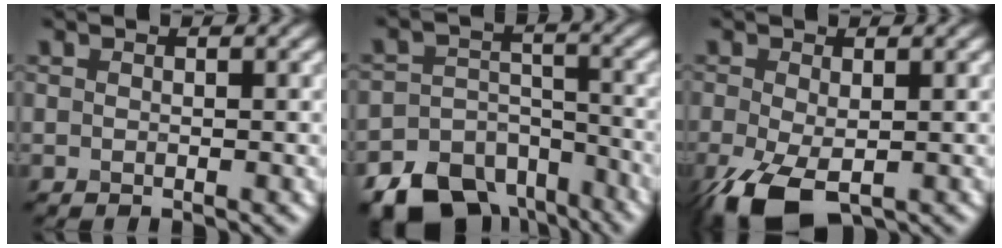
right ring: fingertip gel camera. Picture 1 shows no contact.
{"total": 11.7, "force": [-8.7, 7.1, 3.0], "torque": [-0.048, -0.011, -0.126]}
{"total": 6.0, "force": [-2.5, 3.1, 4.4], "torque": [-0.112, -0.019, -0.042]}